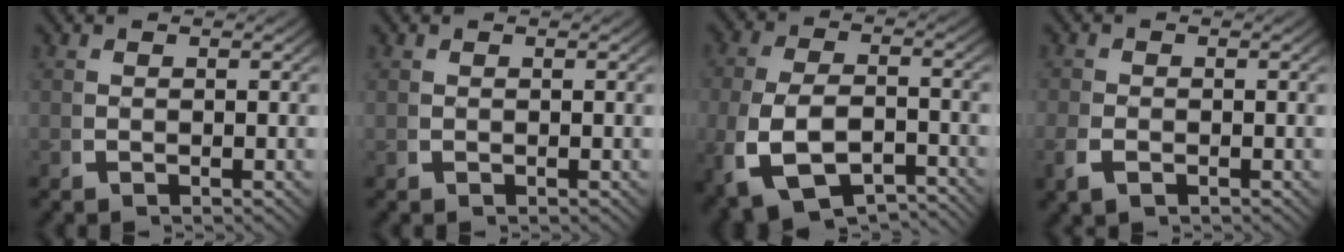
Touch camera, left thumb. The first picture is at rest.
{"total": 0.0}
{"total": 9.1, "force": [-3.6, 5.6, 6.2], "torque": [-0.150, -0.044, -0.031]}
{"total": 1.4, "force": [-0.7, 1.0, 0.8], "torque": [-0.022, -0.007, -0.011]}